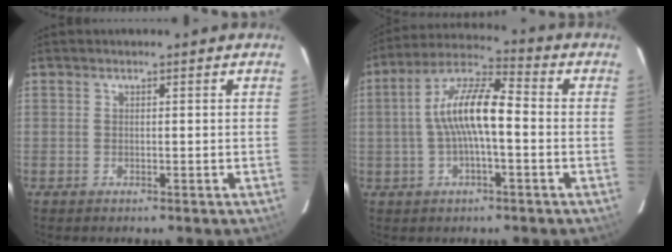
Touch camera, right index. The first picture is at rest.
{"total": 11.3, "force": [-0.9, 3.1, 10.8], "torque": [-0.207, 0.021, -0.020]}